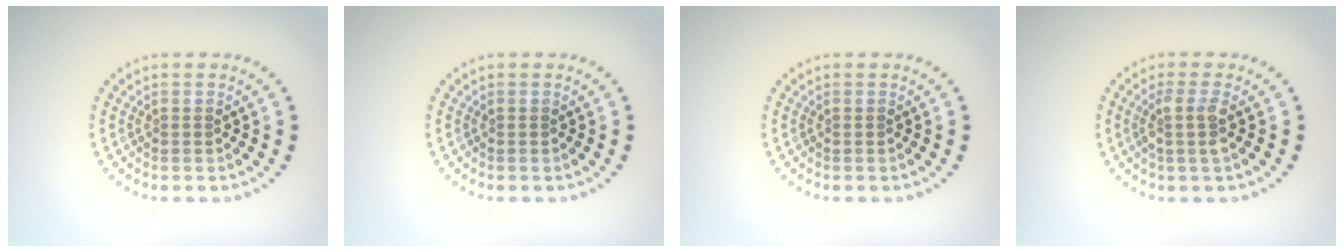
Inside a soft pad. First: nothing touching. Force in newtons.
{"total": 0.0}
{"total": 0.0}
{"total": 2.1, "press": 1.6, "slide": 1.4}